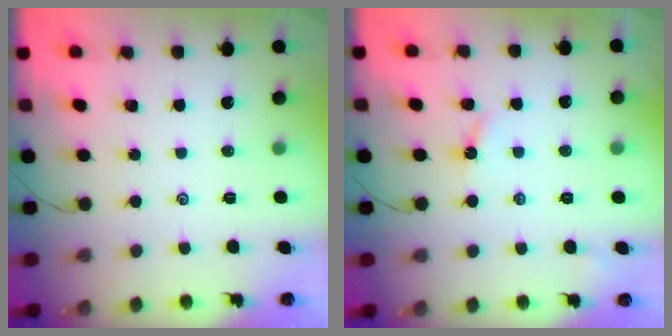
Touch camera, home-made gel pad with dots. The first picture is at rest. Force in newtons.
{"total": 2.6, "press": 2.6, "slide": 0.3}